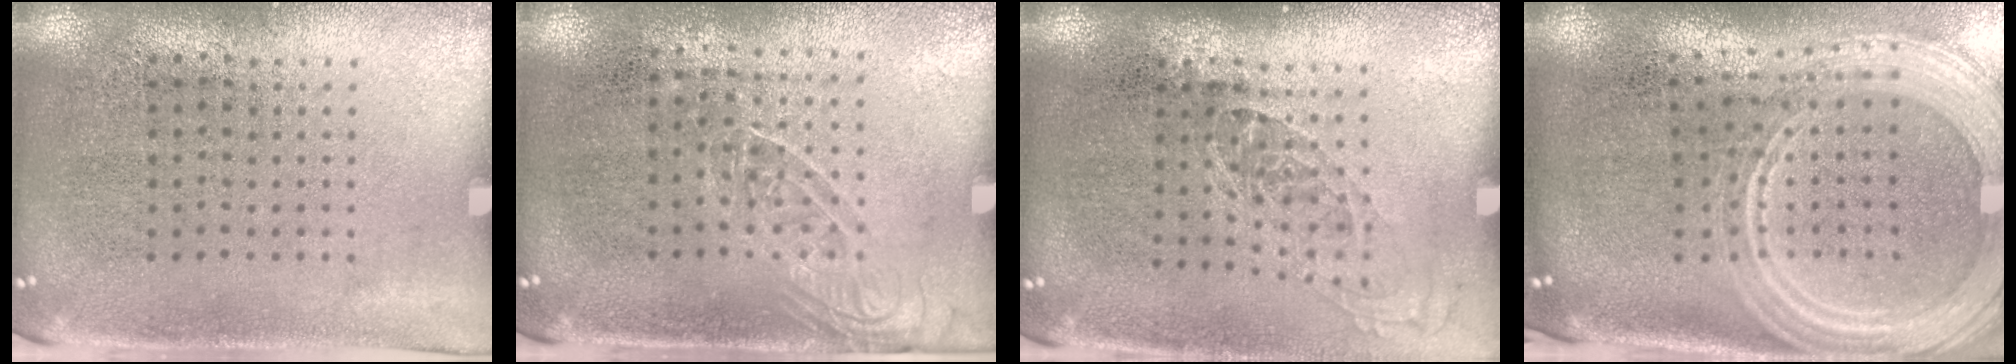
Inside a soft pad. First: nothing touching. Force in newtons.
{"total": 1.2, "press": 1.1, "slide": 0.7}
{"total": 1.2, "press": 1.0, "slide": 0.7}
{"total": 3.1, "press": 2.5, "slide": 1.9}